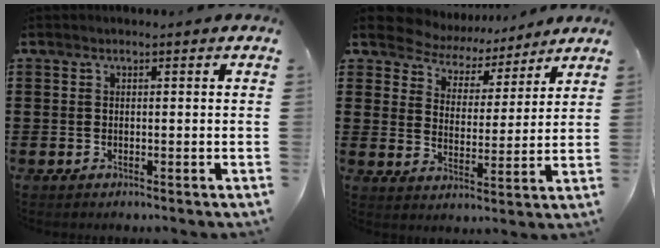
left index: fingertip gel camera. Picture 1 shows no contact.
{"total": 6.2, "force": [6.0, 1.5, 0.3], "torque": [-0.045, -0.038, 0.105]}